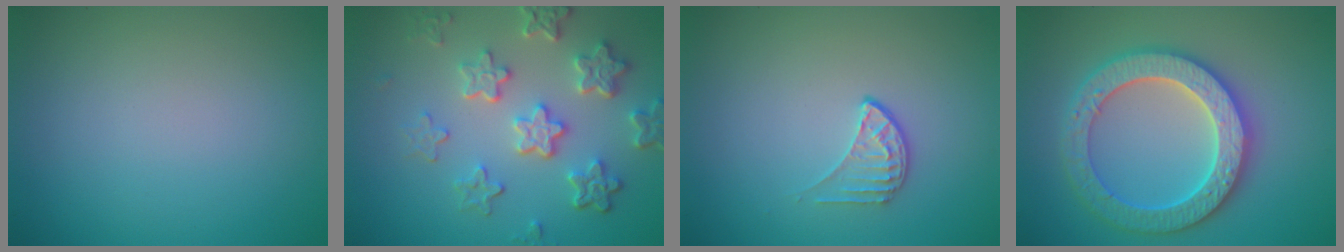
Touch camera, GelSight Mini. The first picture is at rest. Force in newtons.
{"total": 5.8, "press": 4.4, "slide": 3.8}
{"total": 1.6, "press": 1.0, "slide": 1.2}
{"total": 6.4, "press": 6.3, "slide": 1.4}